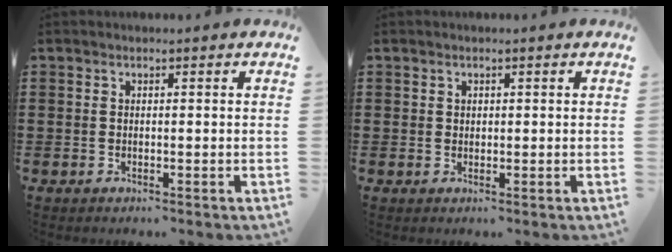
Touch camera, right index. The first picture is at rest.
{"total": 0.8, "force": [0.4, 0.6, 0.1], "torque": [-0.004, 0.003, 0.009]}